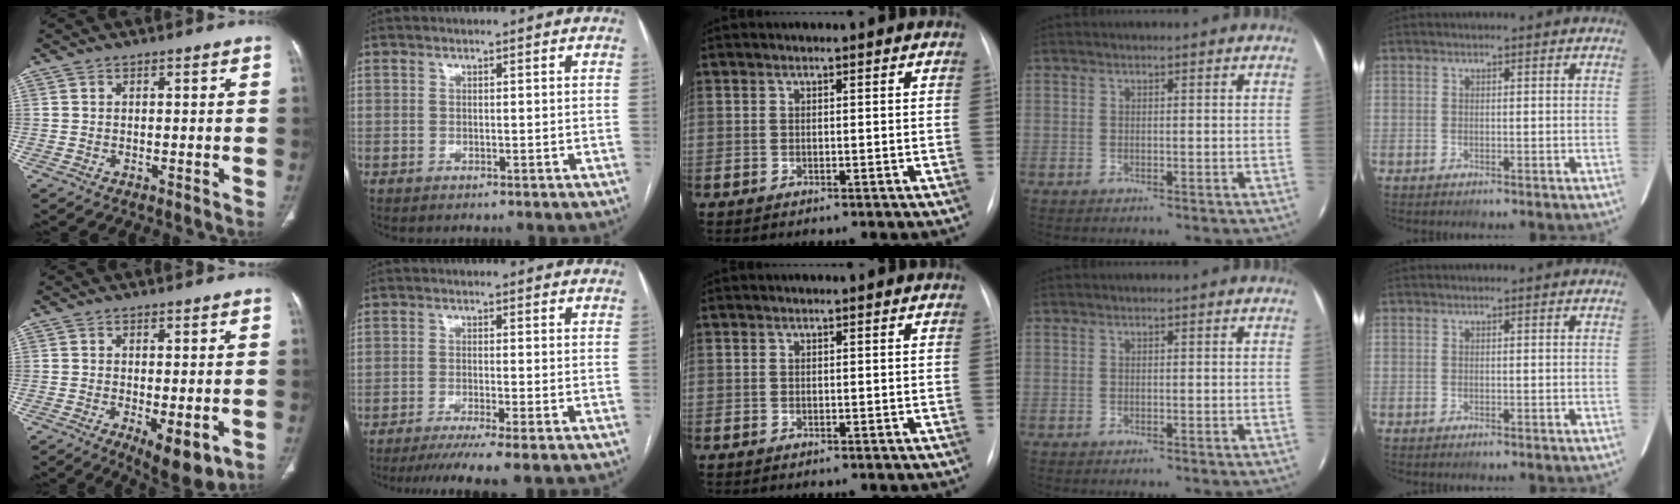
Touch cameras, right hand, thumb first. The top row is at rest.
{"thumb": {"total": 7.9, "force": [-2.3, 3.1, 6.9], "torque": [-0.098, -0.019, -0.025]}, "index": {"total": 7.5, "force": [-5.7, -0.7, 4.8], "torque": [-0.068, -0.017, -0.088]}}